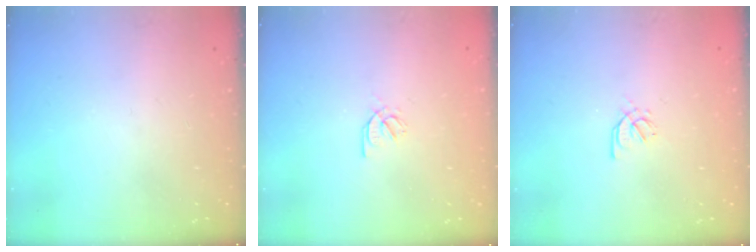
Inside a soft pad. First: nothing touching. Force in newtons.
{"total": 2.1, "press": 2.1, "slide": 0.2}
{"total": 2.6, "press": 2.5, "slide": 0.7}